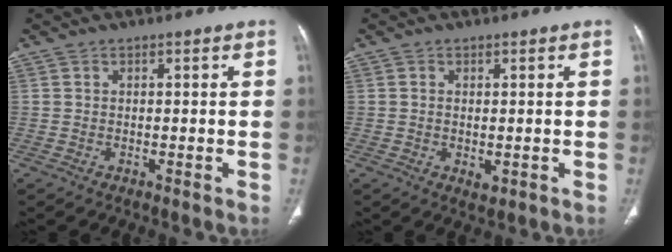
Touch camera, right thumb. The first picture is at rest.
{"total": 2.1, "force": [-0.4, 1.2, 1.6], "torque": [-0.031, -0.006, -0.004]}